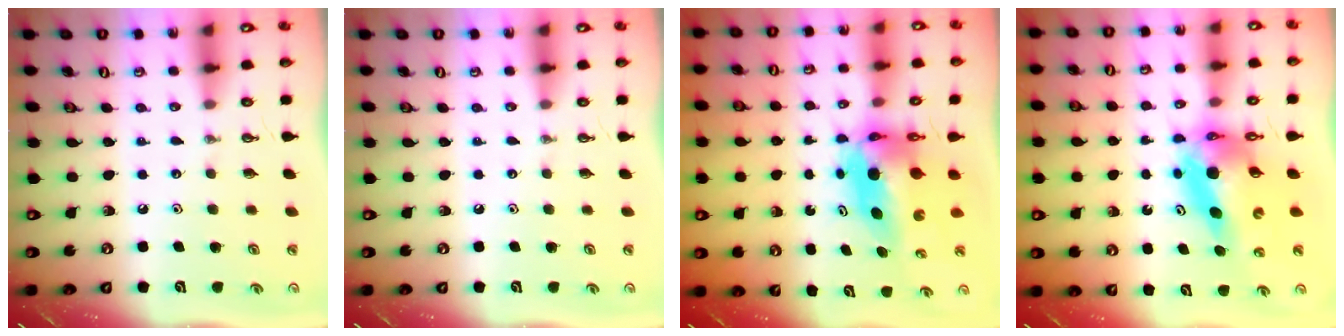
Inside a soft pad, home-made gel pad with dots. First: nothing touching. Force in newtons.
{"total": 0.0}
{"total": 7.5, "press": 7.5, "slide": 0.6}
{"total": 11.9, "press": 11.8, "slide": 1.2}